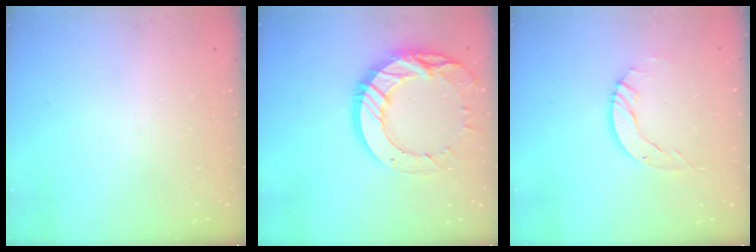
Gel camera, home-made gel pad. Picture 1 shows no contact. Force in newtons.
{"total": 18.4, "press": 18.3, "slide": 1.9}
{"total": 4.9, "press": 4.9, "slide": 0.1}